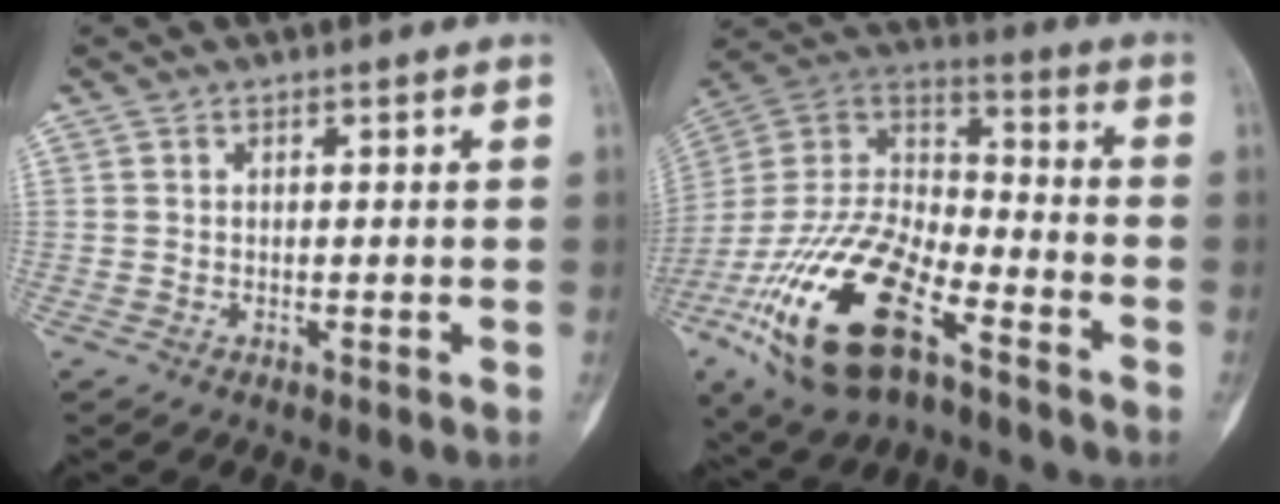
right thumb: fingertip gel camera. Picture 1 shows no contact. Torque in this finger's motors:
{"motor_torque": [0.88, 1.11, 1.98, -0.78, 0.73]}